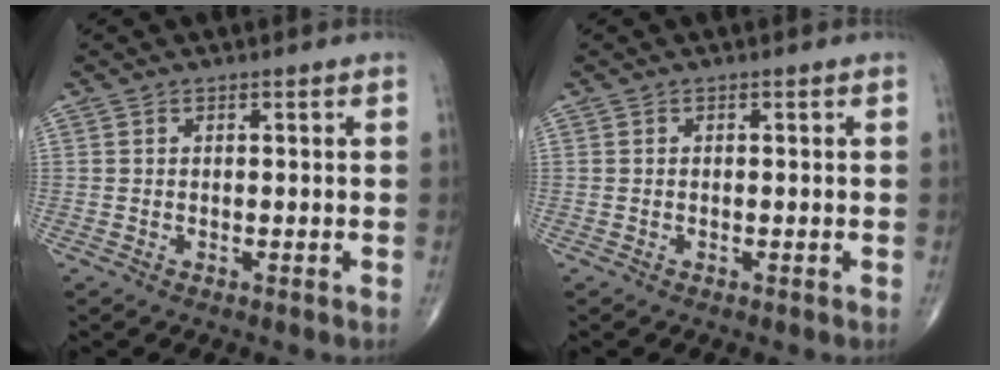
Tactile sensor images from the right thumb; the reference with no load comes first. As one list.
[{"total": 0.0}]